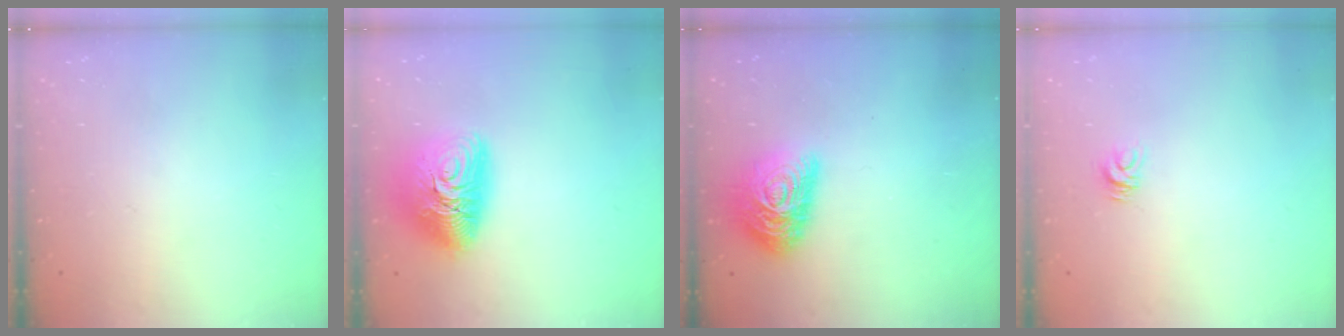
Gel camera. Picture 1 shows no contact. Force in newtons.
{"total": 13.7, "press": 13.6, "slide": 1.1}
{"total": 15.8, "press": 15.7, "slide": 0.9}
{"total": 3.9, "press": 3.9, "slide": 0.2}